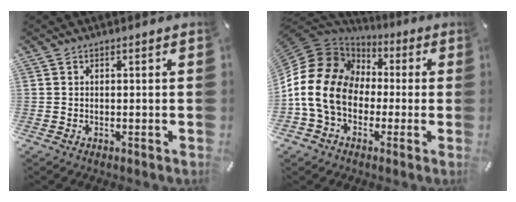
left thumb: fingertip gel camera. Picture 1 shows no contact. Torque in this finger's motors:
{"motor_torque": [0.28, 2.40, 2.77, 0.00, 0.36]}